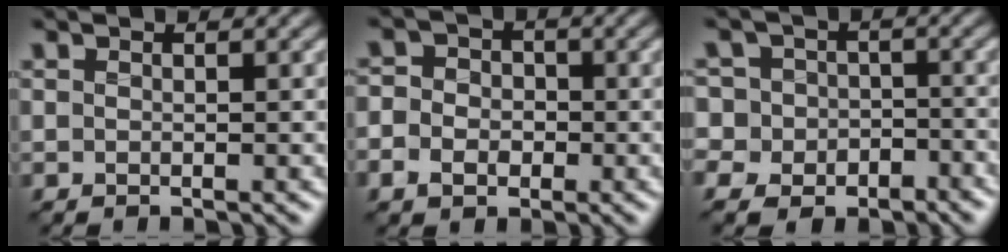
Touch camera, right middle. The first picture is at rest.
{"total": 3.8, "force": [-1.1, 3.3, 1.6], "torque": [-0.010, 0.000, -0.034]}
{"total": 7.3, "force": [-3.7, 6.0, 2.0], "torque": [-0.033, -0.003, -0.093]}